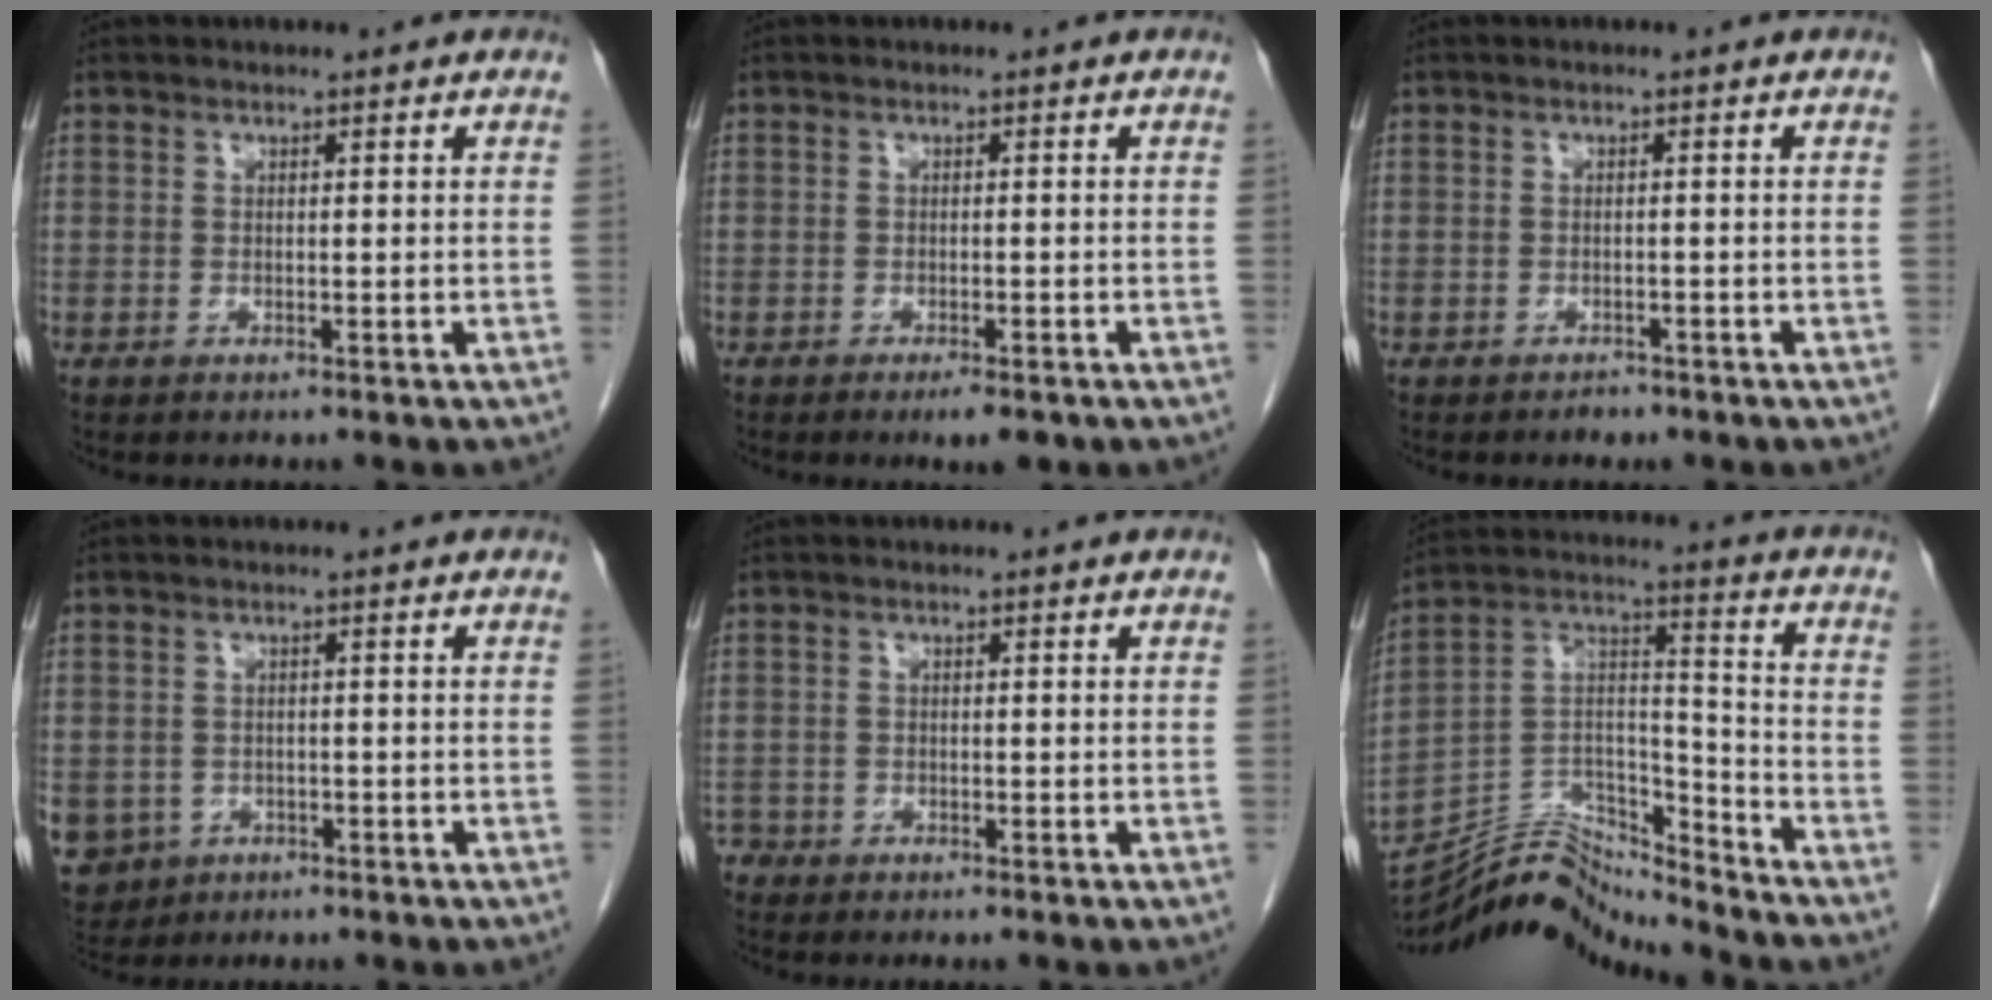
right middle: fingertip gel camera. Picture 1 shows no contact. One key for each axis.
{"total": 2.7, "fx": -1.8, "fy": 0.6, "fz": 2.0, "tx": -0.028, "ty": -0.005, "tz": -0.022}
{"total": 1.2, "fx": -1.0, "fy": 0.5, "fz": 0.3, "tx": -0.012, "ty": -0.002, "tz": -0.013}
{"total": 8.9, "fx": -3.7, "fy": 7.8, "fz": 2.3, "tx": -0.080, "ty": 0.002, "tz": -0.048}
{"total": 1.5, "fx": -1.3, "fy": 0.8, "fz": -0.1, "tx": -0.001, "ty": 0.001, "tz": -0.025}
{"total": 13.7, "fx": -13.6, "fy": 0.6, "fz": 1.9, "tx": -0.037, "ty": 0.040, "tz": -0.251}